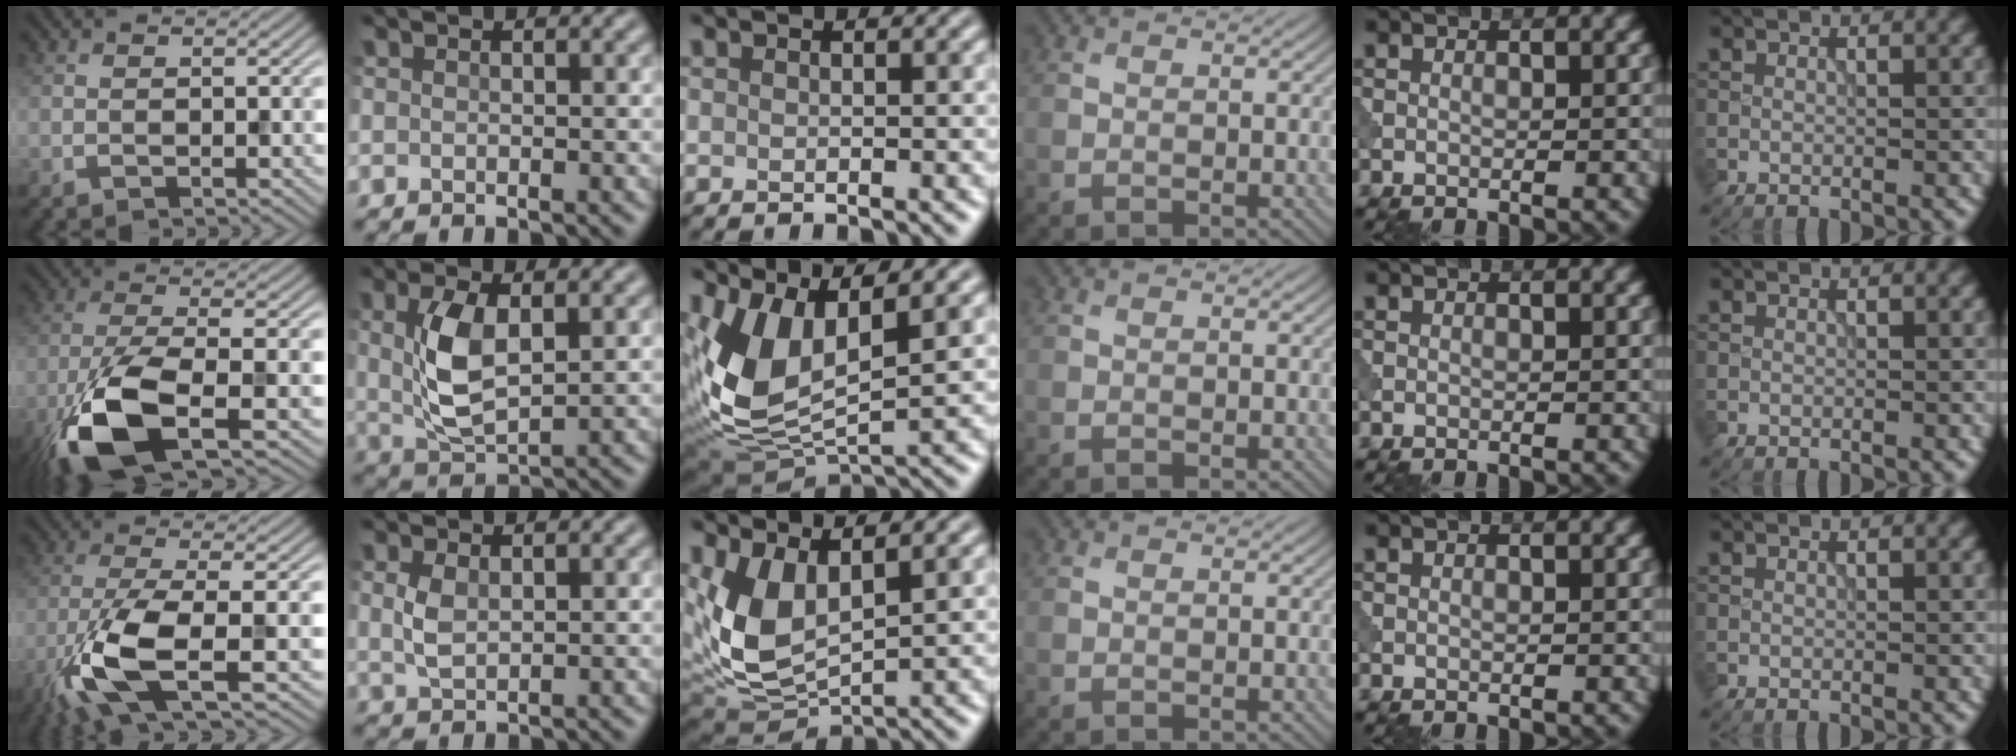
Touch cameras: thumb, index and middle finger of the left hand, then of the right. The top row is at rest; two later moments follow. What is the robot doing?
{"motion": "wipe", "object": "makeup brush"}